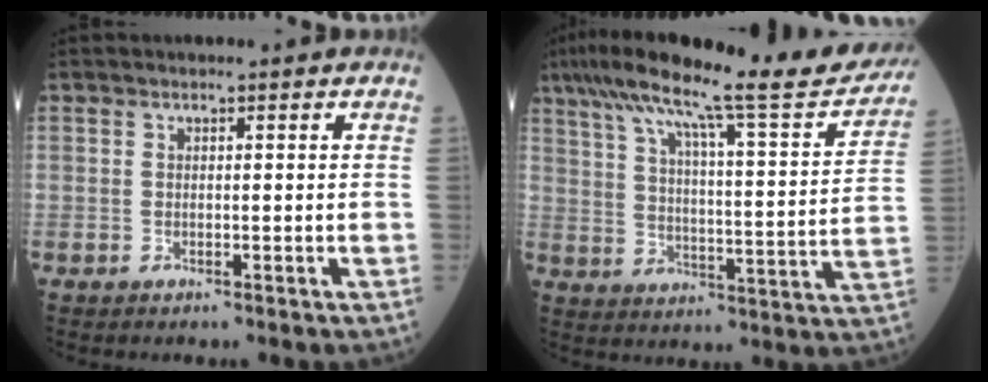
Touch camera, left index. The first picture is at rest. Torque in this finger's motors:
{"motor_torque": [1.06, -1.08, 0.83, 0.21]}